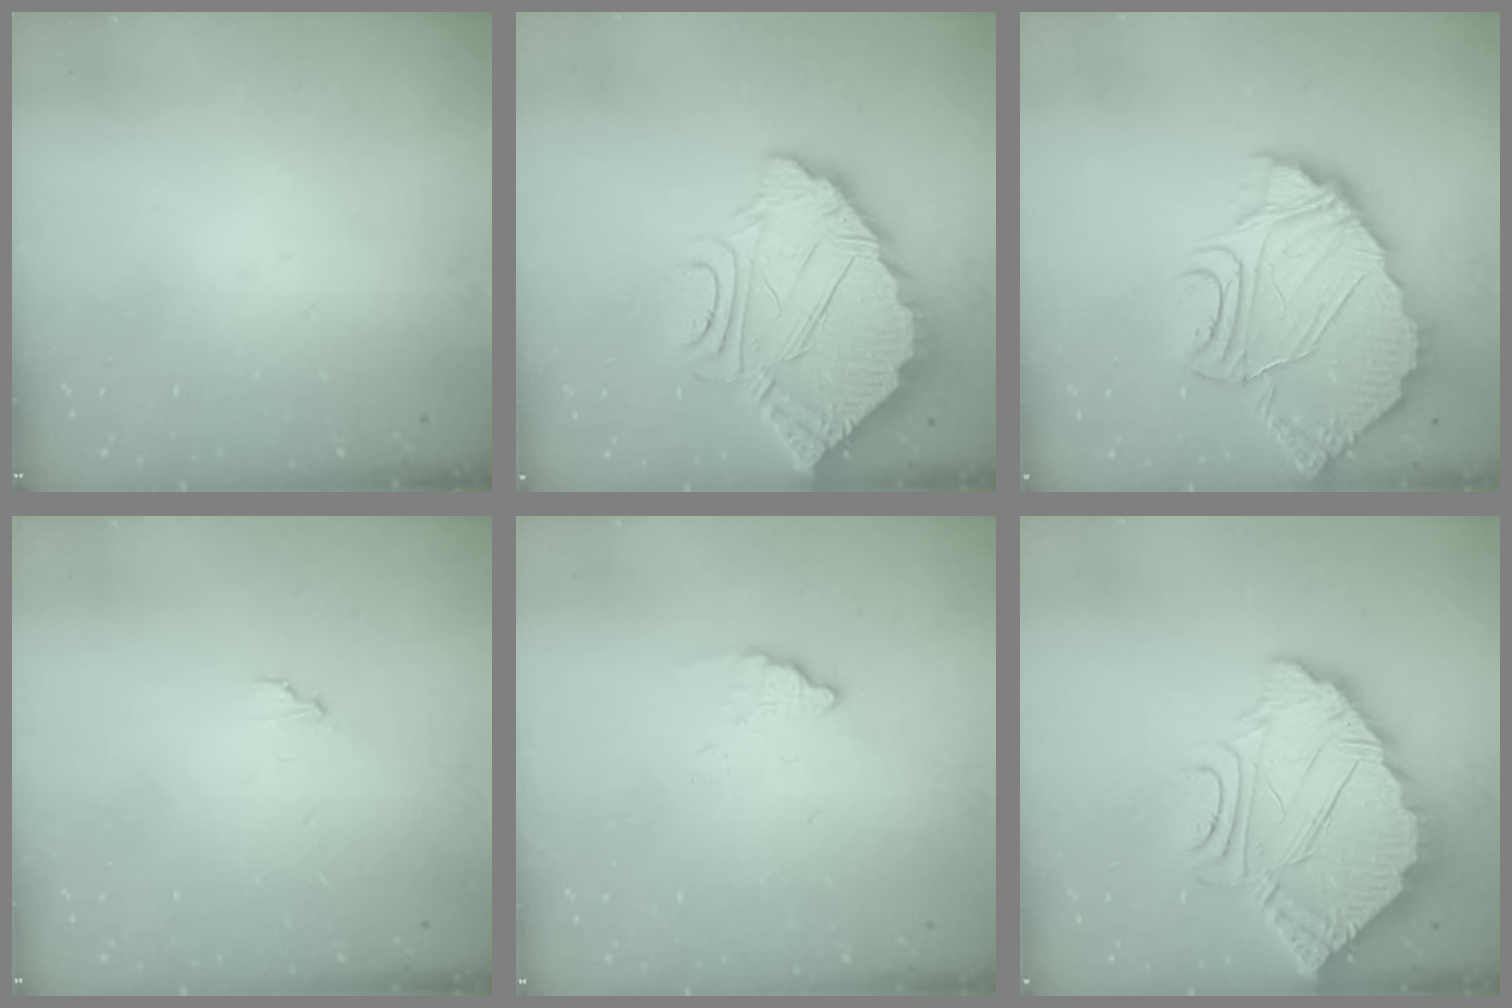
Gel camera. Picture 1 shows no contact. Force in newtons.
{"total": 12.3, "press": 12.2, "slide": 1.0}
{"total": 12.7, "press": 12.7, "slide": 0.9}
{"total": 2.3, "press": 2.3, "slide": 0.1}
{"total": 3.0, "press": 3.0, "slide": 0.1}
{"total": 12.3, "press": 12.2, "slide": 1.0}